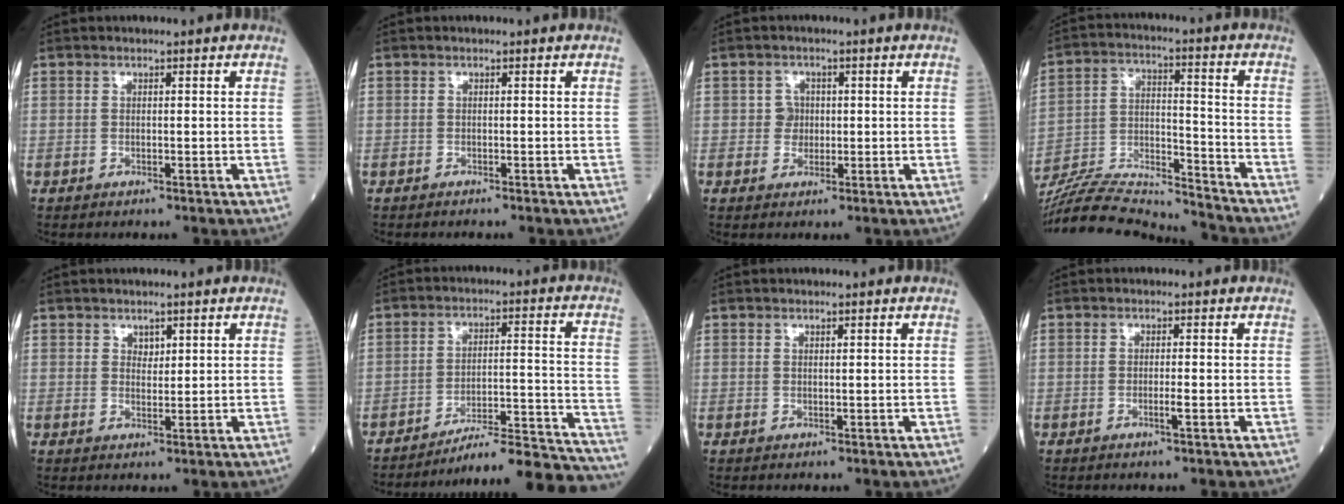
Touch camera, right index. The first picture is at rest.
{"total": 0.5, "force": [-0.5, 0.0, 0.2], "torque": [-0.004, -0.001, -0.011]}
{"total": 2.4, "force": [0.1, 2.3, 0.6], "torque": [-0.002, 0.004, -0.001]}
{"total": 18.0, "force": [-17.5, 0.6, 4.4], "torque": [-0.090, 0.011, -0.295]}
{"total": 1.5, "force": [1.0, 1.0, 0.7], "torque": [-0.005, -0.002, 0.017]}
{"total": 19.0, "force": [-18.4, -0.7, 4.5], "torque": [-0.034, 0.014, -0.257]}
{"total": 0.0}
{"total": 1.5, "force": [-0.6, -0.2, 1.3], "torque": [-0.027, -0.002, -0.012]}